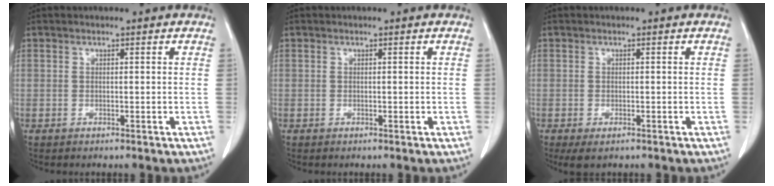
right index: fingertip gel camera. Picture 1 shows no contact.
{"total": 0.0}
{"total": 2.7, "force": [-1.6, 1.1, 1.8], "torque": [-0.035, -0.009, -0.018]}